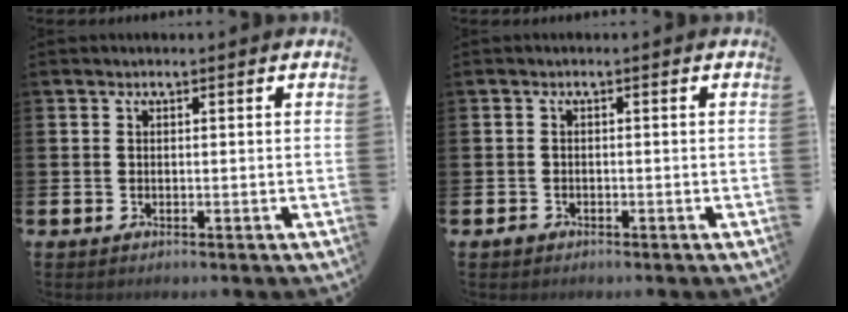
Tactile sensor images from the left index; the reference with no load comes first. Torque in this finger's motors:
{"motor_torque": [-0.16, 0.06, 0.02, 0.00]}